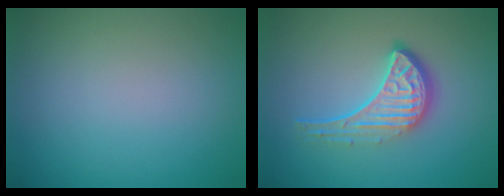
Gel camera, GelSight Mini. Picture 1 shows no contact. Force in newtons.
{"total": 4.6, "press": 3.3, "slide": 3.2}